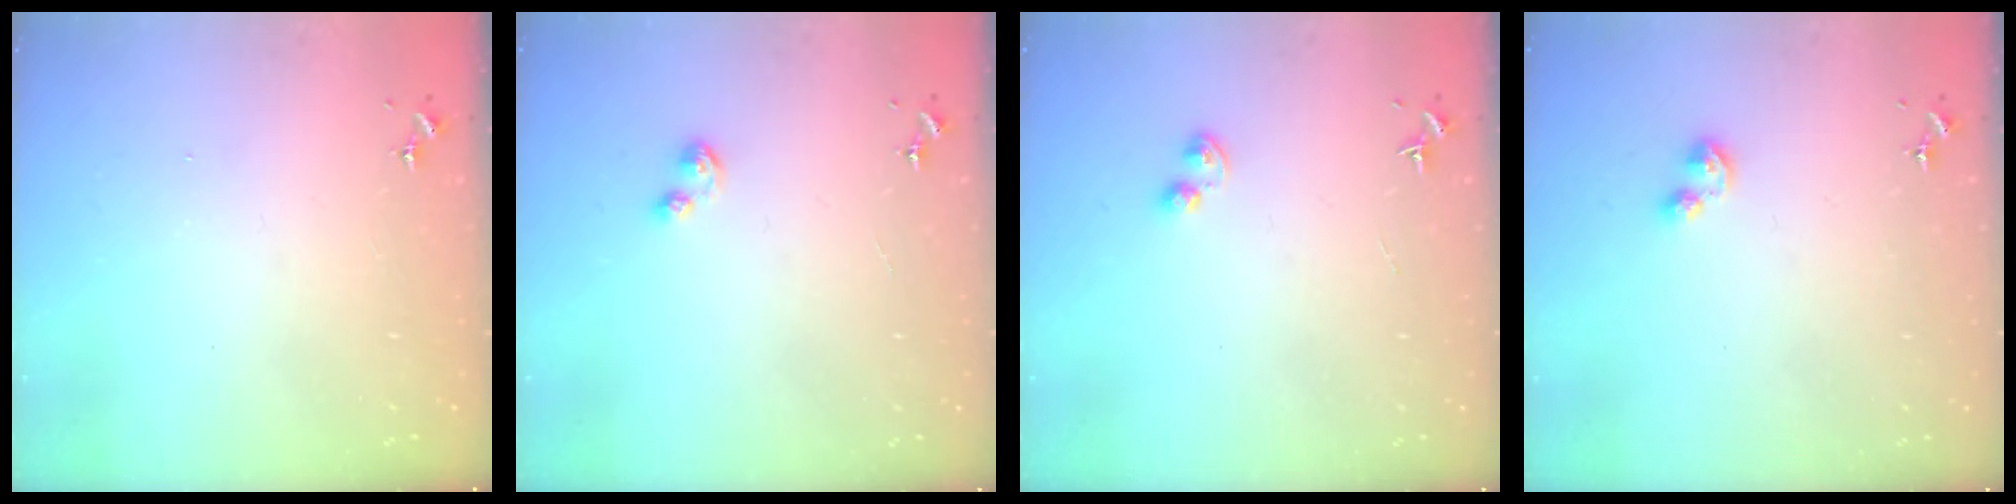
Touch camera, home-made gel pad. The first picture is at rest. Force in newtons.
{"total": 4.5, "press": 4.5, "slide": 0.4}
{"total": 3.3, "press": 3.2, "slide": 0.8}
{"total": 4.4, "press": 4.3, "slide": 0.5}